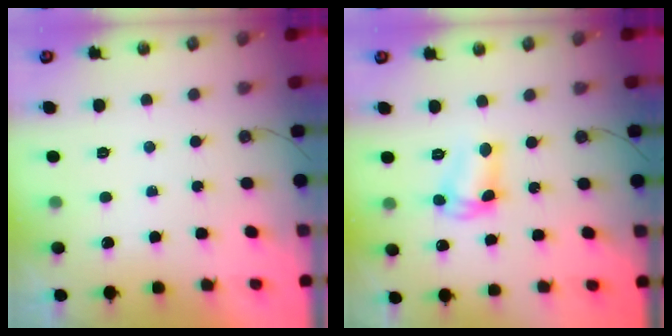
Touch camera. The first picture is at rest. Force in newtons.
{"total": 9.1, "press": 9.1, "slide": 0.9}